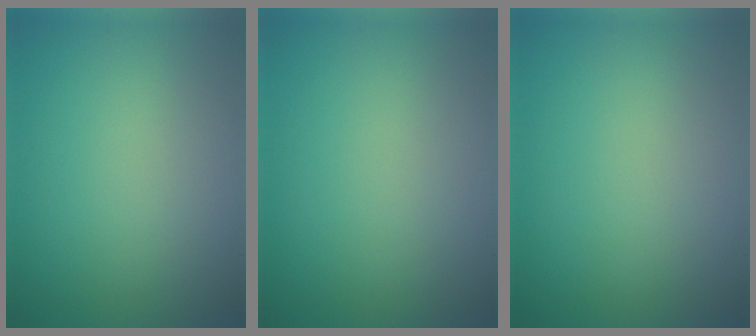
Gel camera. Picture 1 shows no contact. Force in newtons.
{"total": 0.0}
{"total": 0.0}